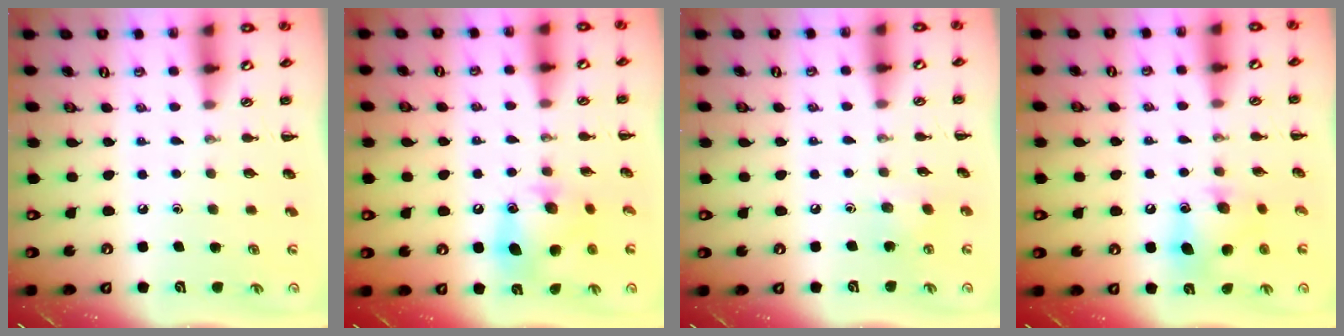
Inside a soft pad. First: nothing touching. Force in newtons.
{"total": 11.8, "press": 11.6, "slide": 1.7}
{"total": 5.0, "press": 4.9, "slide": 1.0}
{"total": 9.9, "press": 9.8, "slide": 1.6}